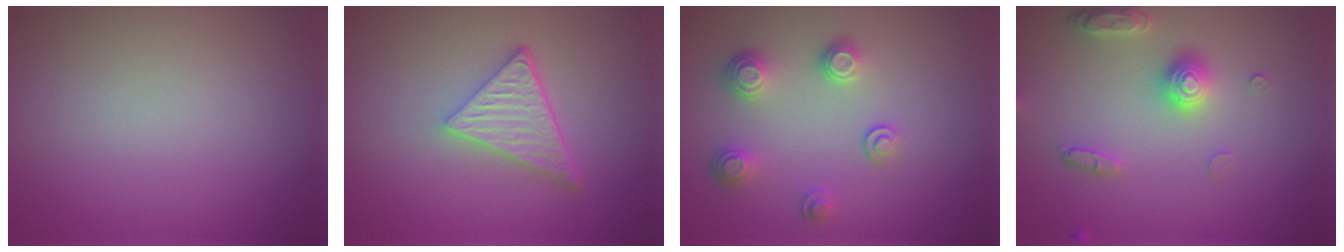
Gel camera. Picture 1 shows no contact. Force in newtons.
{"total": 4.7, "press": 3.4, "slide": 3.3}
{"total": 3.2, "press": 2.5, "slide": 2.0}
{"total": 3.6, "press": 3.0, "slide": 2.0}